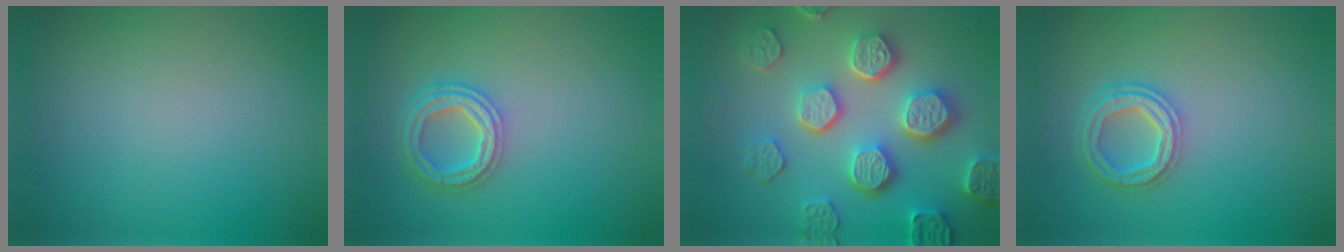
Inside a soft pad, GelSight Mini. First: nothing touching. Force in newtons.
{"total": 4.2, "press": 3.3, "slide": 2.7}
{"total": 7.3, "press": 6.1, "slide": 4.0}
{"total": 3.8, "press": 2.9, "slide": 2.4}